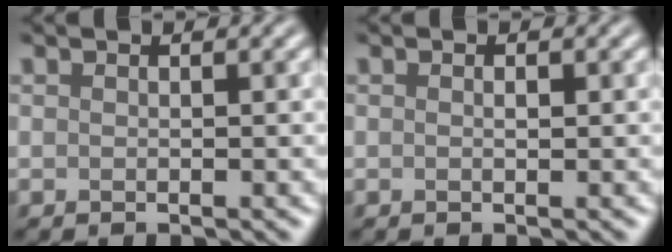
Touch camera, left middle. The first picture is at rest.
{"total": 0.5, "force": [0.1, 0.1, 0.5], "torque": [-0.009, 0.000, 0.001]}